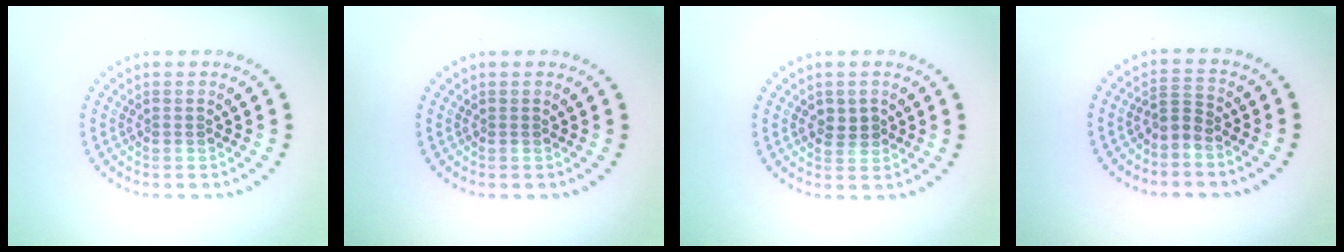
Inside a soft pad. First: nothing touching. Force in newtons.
{"total": 0.0}
{"total": 1.8, "press": 1.8, "slide": 0.5}
{"total": 1.7, "press": 1.2, "slide": 1.2}